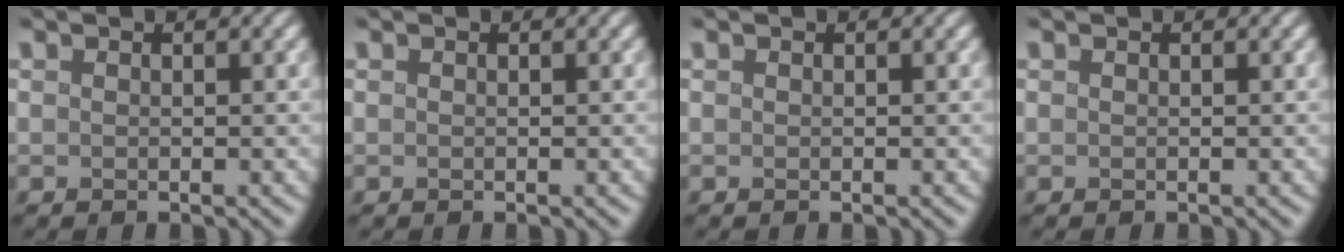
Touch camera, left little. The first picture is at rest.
{"total": 0.0}
{"total": 0.0}
{"total": 0.0}